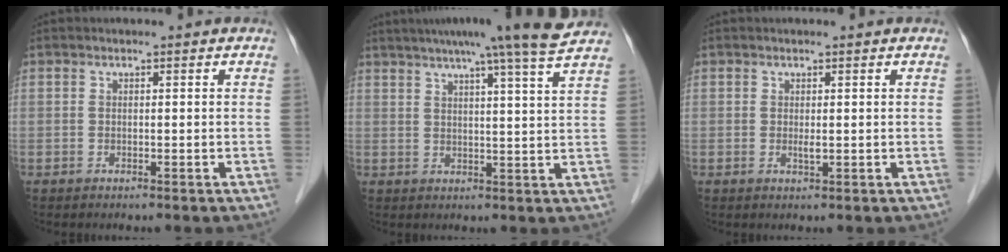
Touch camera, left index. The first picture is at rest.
{"total": 13.9, "force": [11.8, -1.8, 7.1], "torque": [-0.112, -0.011, 0.140]}
{"total": 0.8, "force": [0.0, 0.1, 0.8], "torque": [-0.020, -0.006, 0.003]}